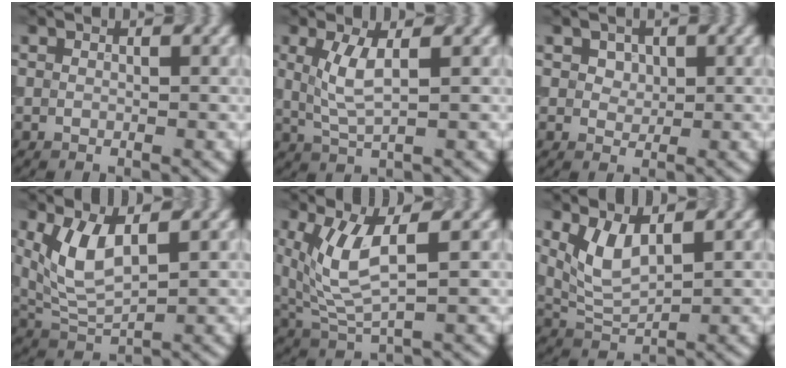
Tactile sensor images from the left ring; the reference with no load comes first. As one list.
[{"total": 3.5, "force": [0.5, 1.1, 3.3], "torque": [-0.077, 0.007, 0.017]}, {"total": 2.9, "force": [1.6, 1.8, 1.5], "torque": [-0.041, 0.009, 0.024]}, {"total": 5.5, "force": [1.6, 2.4, 4.6], "torque": [-0.108, 0.004, 0.043]}, {"total": 6.2, "force": [1.4, 2.4, 5.6], "torque": [-0.133, -0.001, 0.041]}, {"total": 3.9, "force": [1.4, 1.7, 3.2], "torque": [-0.076, 0.003, 0.039]}]